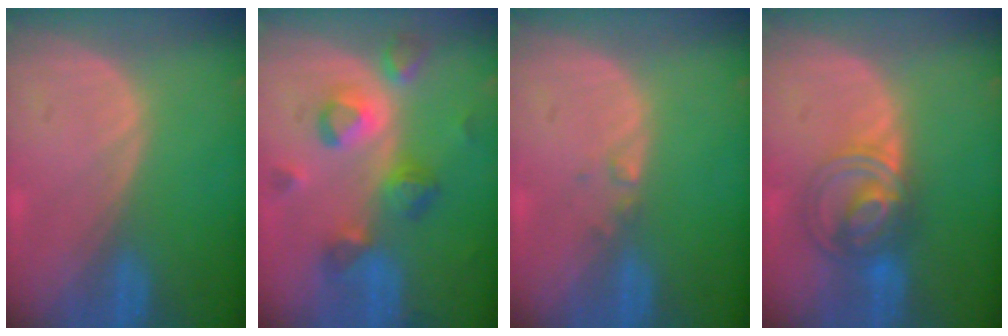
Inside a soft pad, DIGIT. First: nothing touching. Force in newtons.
{"total": 8.1, "press": 7.7, "slide": 2.7}
{"total": 0.9, "press": 0.9, "slide": 0.1}
{"total": 6.7, "press": 6.4, "slide": 2.0}